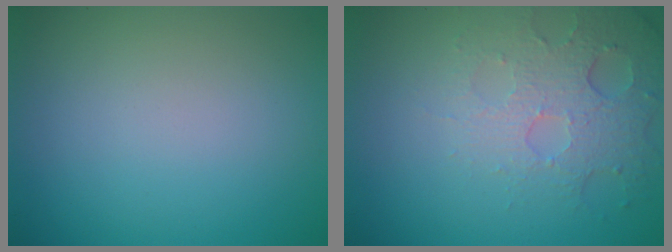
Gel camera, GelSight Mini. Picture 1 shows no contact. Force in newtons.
{"total": 5.0, "press": 3.3, "slide": 3.8}